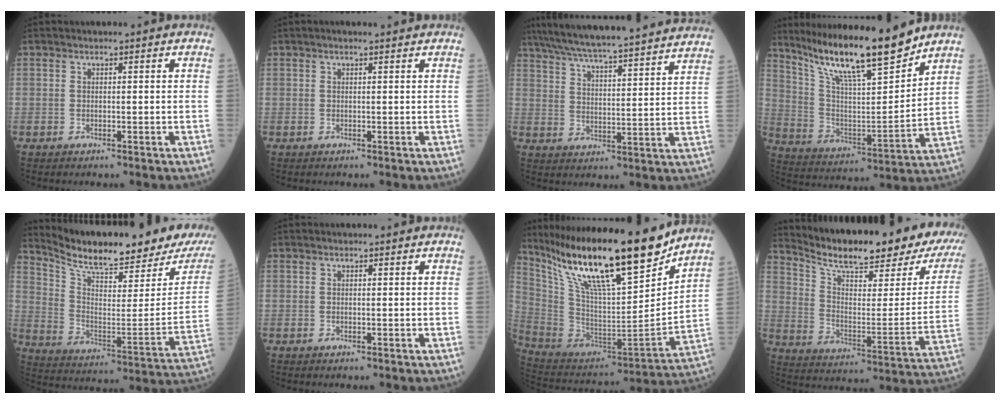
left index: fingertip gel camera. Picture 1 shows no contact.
{"total": 1.5, "force": [1.1, 0.1, 1.0], "torque": [-0.015, 0.015, 0.015]}
{"total": 29.8, "force": [26.9, 1.0, 12.8], "torque": [-0.215, -0.012, 0.359]}
{"total": 17.6, "force": [14.4, 1.3, 10.0], "torque": [-0.175, -0.007, 0.256]}
{"total": 22.7, "force": [19.8, 2.8, 10.7], "torque": [-0.182, -0.057, 0.286]}
{"total": 0.0}
{"total": 24.9, "force": [18.9, 3.4, 15.8], "torque": [-0.283, -0.013, 0.331]}
{"total": 25.6, "force": [21.6, 3.7, 13.2], "torque": [-0.212, -0.057, 0.292]}